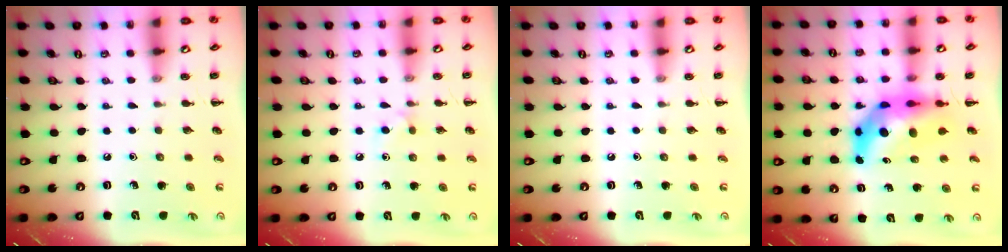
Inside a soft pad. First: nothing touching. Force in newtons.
{"total": 4.7, "press": 4.5, "slide": 1.2}
{"total": 0.0}
{"total": 9.7, "press": 9.3, "slide": 2.8}